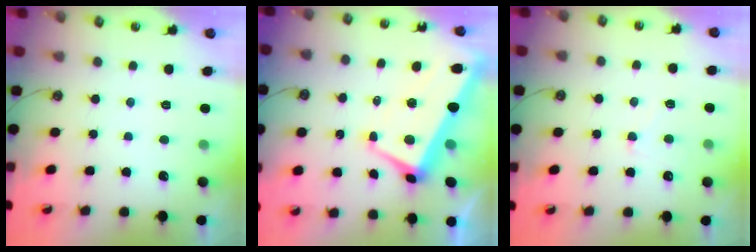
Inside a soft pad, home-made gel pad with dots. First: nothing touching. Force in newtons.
{"total": 1.7, "press": 1.1, "slide": 1.3}
{"total": 1.0, "press": 0.9, "slide": 0.5}